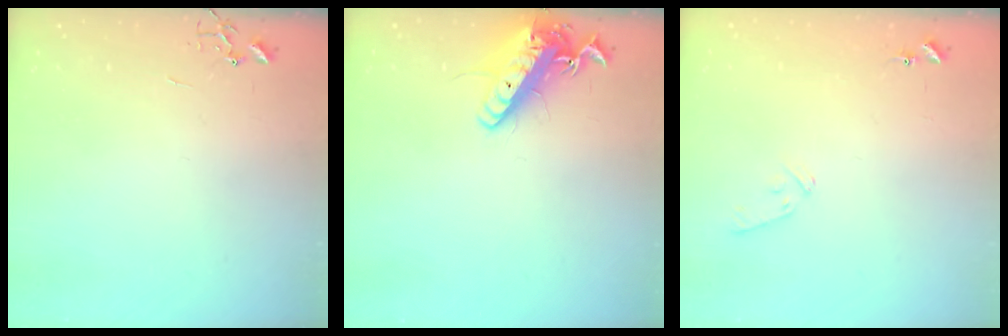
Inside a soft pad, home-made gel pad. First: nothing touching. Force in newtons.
{"total": 16.0, "press": 15.7, "slide": 3.1}
{"total": 6.7, "press": 6.7, "slide": 0.7}